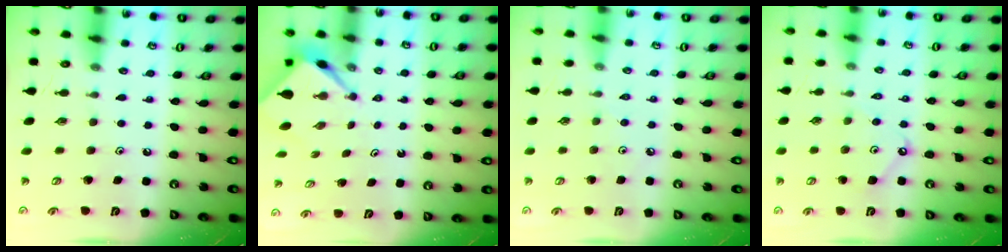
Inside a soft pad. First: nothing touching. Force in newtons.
{"total": 2.7, "press": 2.7, "slide": 0.1}
{"total": 2.1, "press": 2.0, "slide": 0.4}
{"total": 4.6, "press": 4.5, "slide": 0.6}